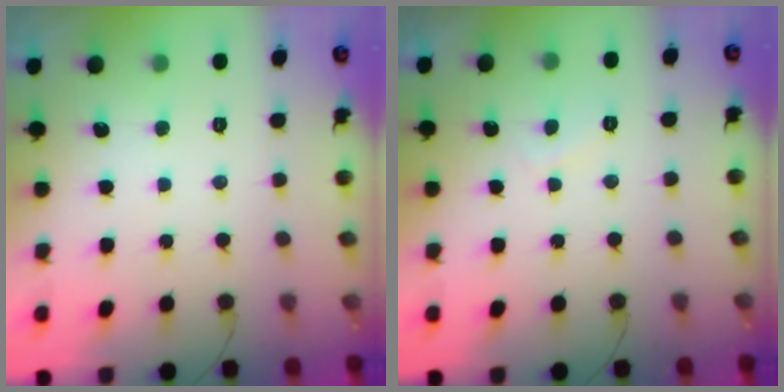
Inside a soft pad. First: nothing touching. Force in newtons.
{"total": 1.5, "press": 1.4, "slide": 0.6}